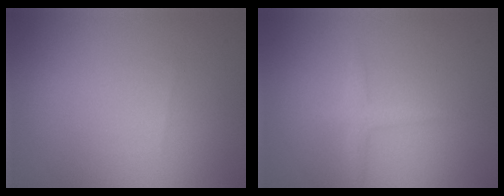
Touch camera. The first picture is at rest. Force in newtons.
{"total": 1.3, "press": 1.3, "slide": 0.1}